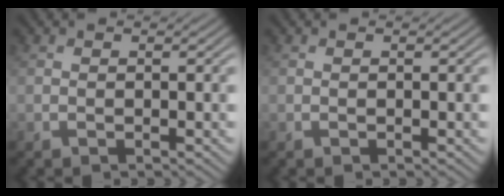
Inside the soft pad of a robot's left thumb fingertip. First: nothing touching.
{"total": 0.0}